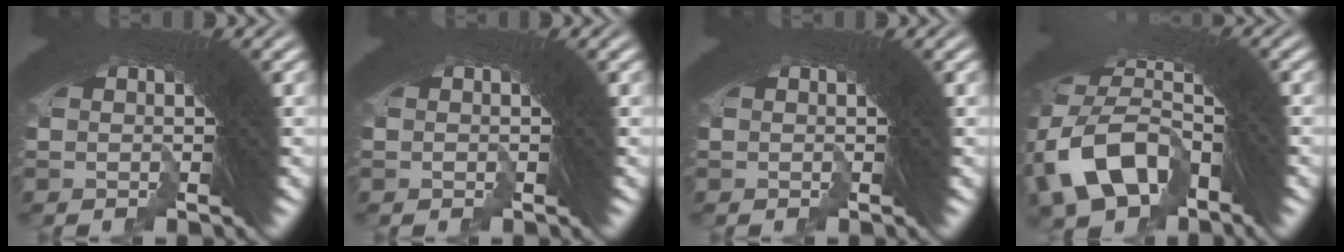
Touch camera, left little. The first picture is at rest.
{"total": 0.6, "force": [-0.3, -0.1, -0.5], "torque": [0.008, -0.002, -0.004]}
{"total": 0.0}
{"total": 8.2, "force": [-4.8, 6.3, 2.3], "torque": [-0.090, -0.042, -0.076]}